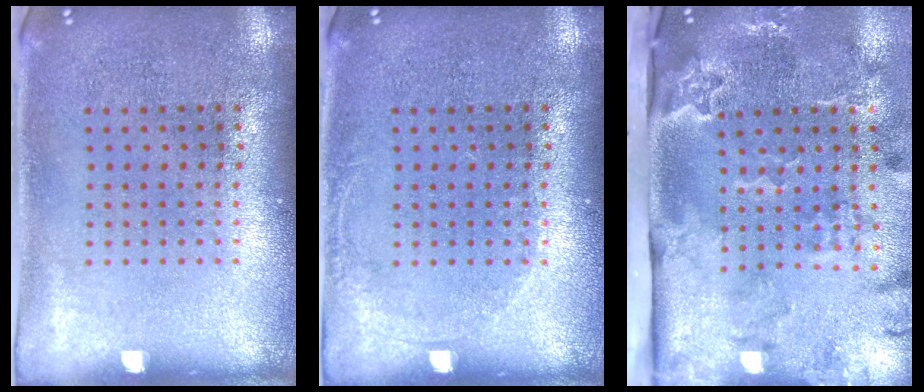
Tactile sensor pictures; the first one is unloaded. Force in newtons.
{"total": 0.7, "press": 0.7, "slide": 0.1}
{"total": 3.4, "press": 2.4, "slide": 2.4}